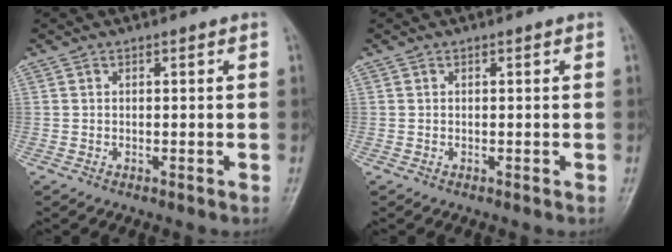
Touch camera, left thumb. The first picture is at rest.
{"total": 0.0}